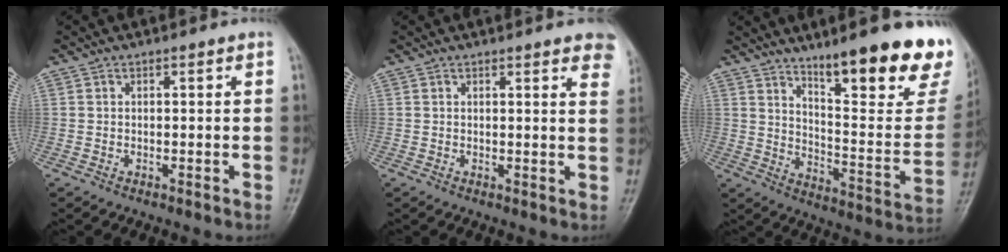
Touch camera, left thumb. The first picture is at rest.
{"total": 7.4, "force": [5.5, 1.8, 4.5], "torque": [-0.032, -0.016, 0.049]}
{"total": 24.0, "force": [16.1, 5.5, 16.9], "torque": [-0.196, -0.098, 0.238]}